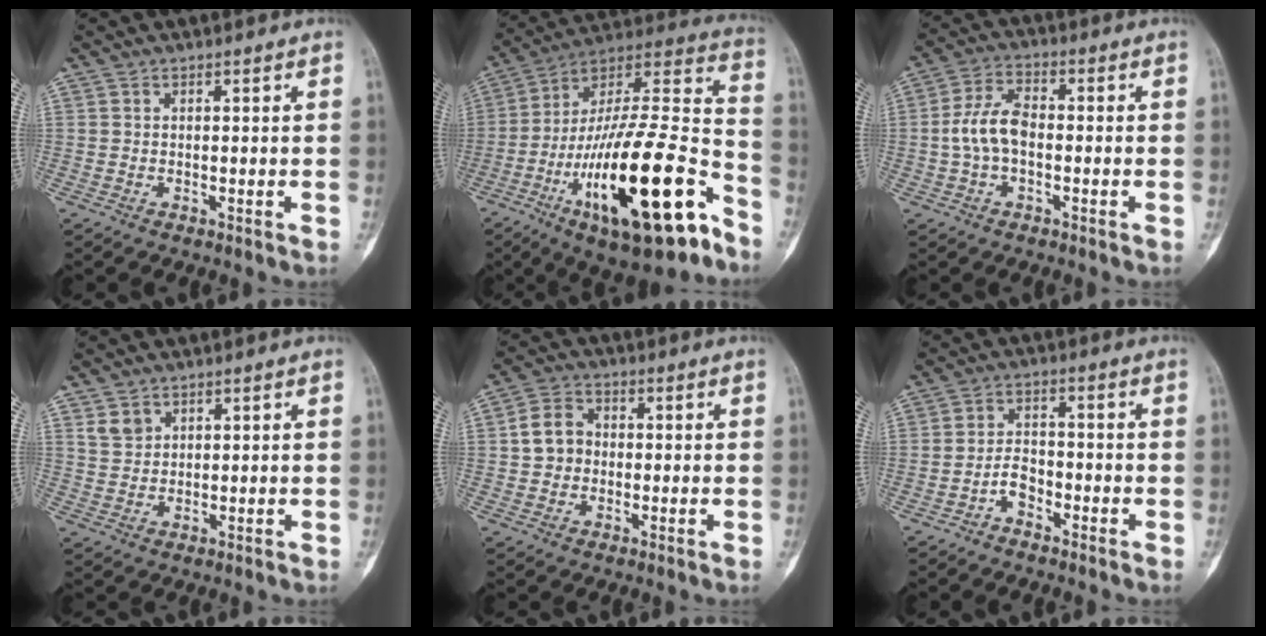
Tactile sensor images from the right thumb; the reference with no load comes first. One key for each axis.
{"total": 31.8, "fx": -14.5, "fy": 10.4, "fz": 26.3, "tx": -0.415, "ty": 0.076, "tz": -0.228}
{"total": 7.9, "fx": -0.9, "fy": 4.5, "fz": 6.4, "tx": -0.130, "ty": 0.025, "tz": -0.023}
{"total": 3.0, "fx": 1.9, "fy": 2.2, "fz": 1.0, "tx": -0.006, "ty": -0.009, "tz": 0.042}
{"total": 6.2, "fx": 0.0, "fy": 5.3, "fz": 3.2, "tx": -0.044, "ty": 0.016, "tz": -0.008}
{"total": 3.8, "fx": -2.4, "fy": 2.2, "fz": 1.8, "tx": -0.017, "ty": 0.023, "tz": -0.049}